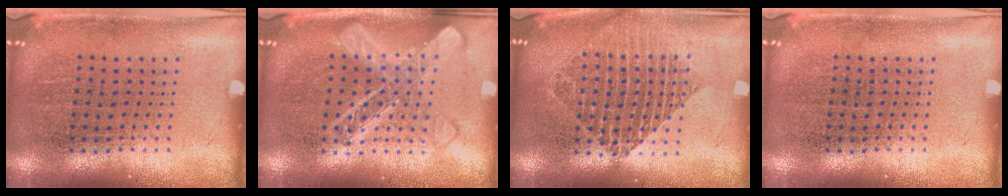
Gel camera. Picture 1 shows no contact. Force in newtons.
{"total": 3.2, "press": 3.1, "slide": 0.6}
{"total": 1.8, "press": 1.6, "slide": 1.0}
{"total": 0.0}